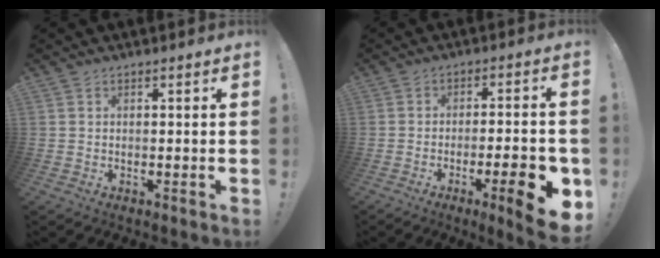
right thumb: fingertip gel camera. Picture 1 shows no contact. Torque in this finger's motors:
{"motor_torque": [0.84, 0.26, 0.31, -0.06, 0.11]}